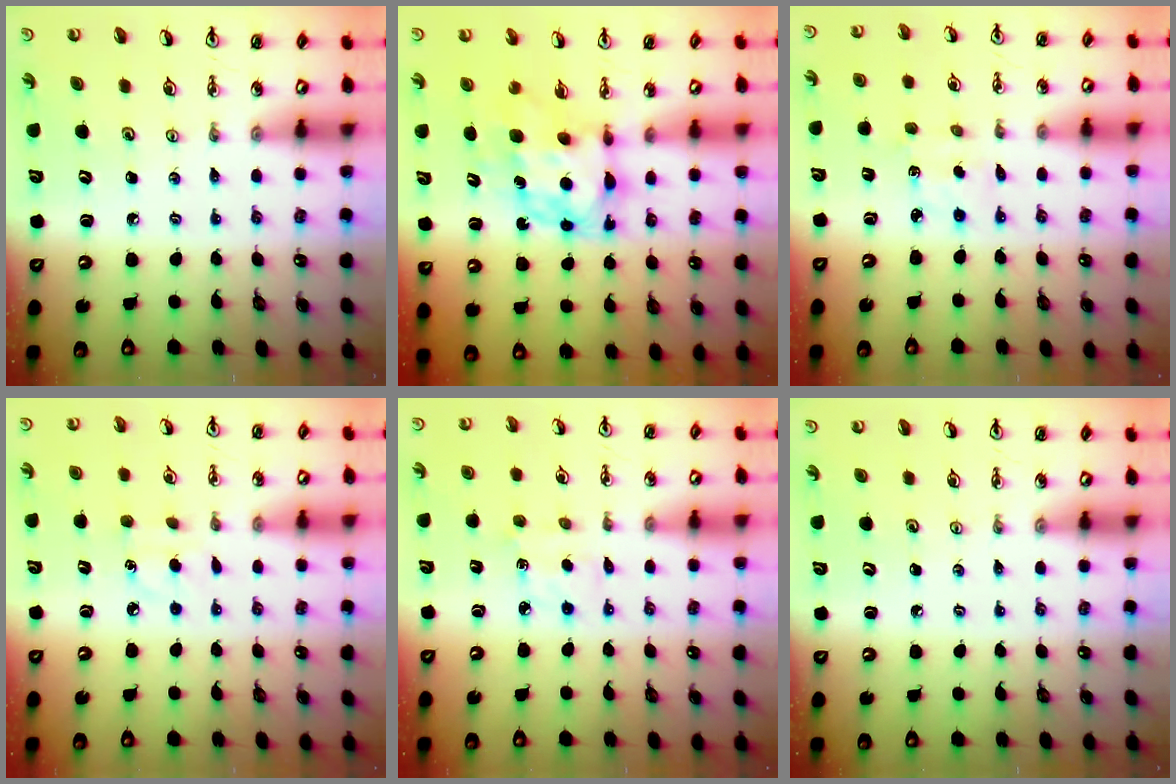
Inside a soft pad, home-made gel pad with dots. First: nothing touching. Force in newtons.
{"total": 7.5, "press": 7.5, "slide": 0.7}
{"total": 2.1, "press": 2.0, "slide": 0.6}
{"total": 5.0, "press": 4.9, "slide": 0.5}
{"total": 3.4, "press": 3.4, "slide": 0.5}
{"total": 0.0}